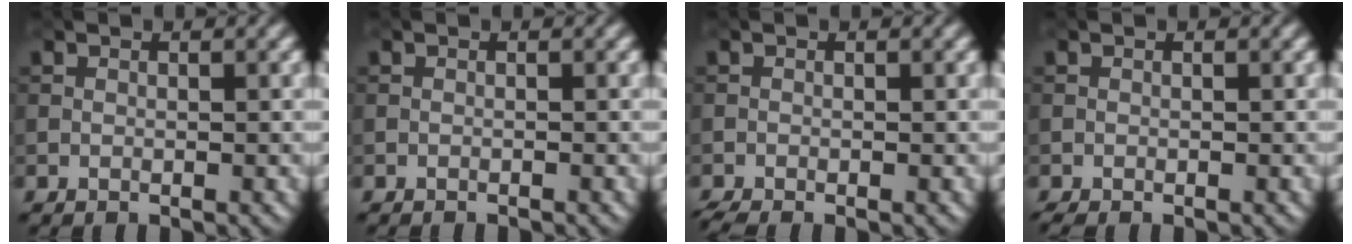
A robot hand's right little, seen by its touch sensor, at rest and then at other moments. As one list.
[{"total": 0.6, "force": [-0.6, -0.2, 0.0], "torque": [-0.001, -0.007, -0.014]}, {"total": 2.5, "force": [-1.8, 0.5, 1.6], "torque": [-0.029, -0.009, -0.039]}, {"total": 1.8, "force": [-1.3, 0.4, 1.1], "torque": [-0.024, -0.007, -0.026]}]